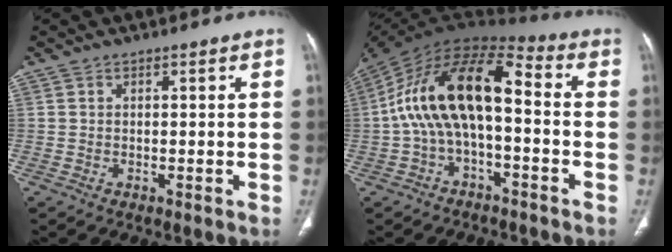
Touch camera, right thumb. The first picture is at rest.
{"total": 16.9, "force": [-1.1, 8.1, 14.8], "torque": [-0.267, 0.063, -0.029]}